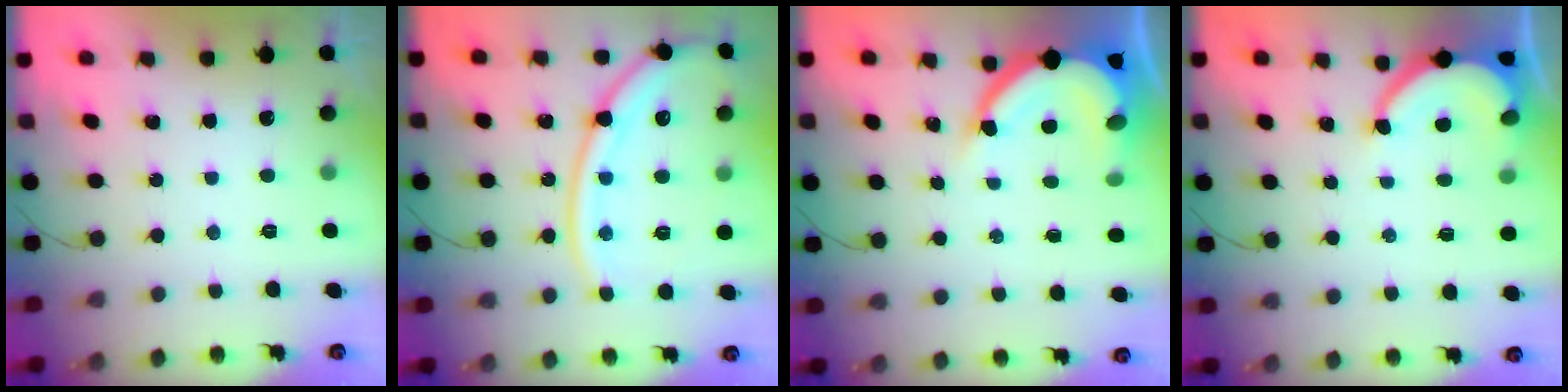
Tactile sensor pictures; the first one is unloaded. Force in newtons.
{"total": 16.2, "press": 16.2, "slide": 1.5}
{"total": 12.1, "press": 12.0, "slide": 1.3}
{"total": 6.7, "press": 6.7, "slide": 0.6}